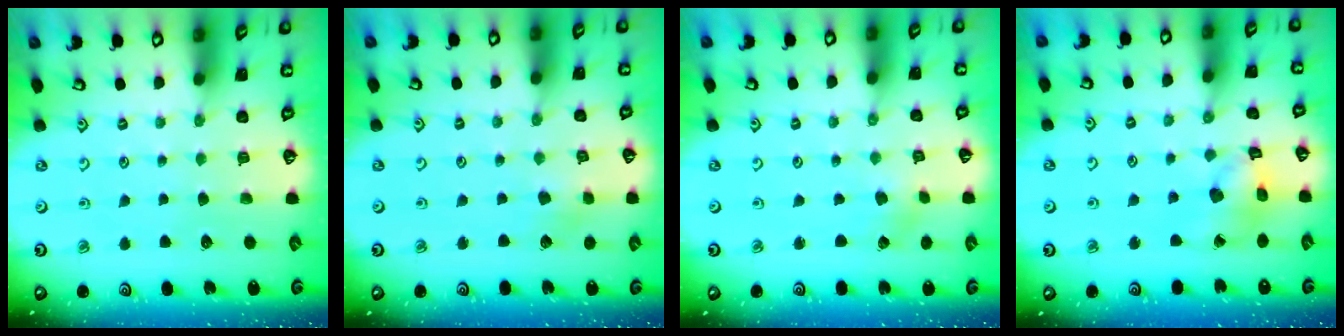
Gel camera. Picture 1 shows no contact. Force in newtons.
{"total": 2.3, "press": 2.3, "slide": 0.4}
{"total": 0.6, "press": 0.6, "slide": 0.1}
{"total": 11.9, "press": 11.8, "slide": 1.2}